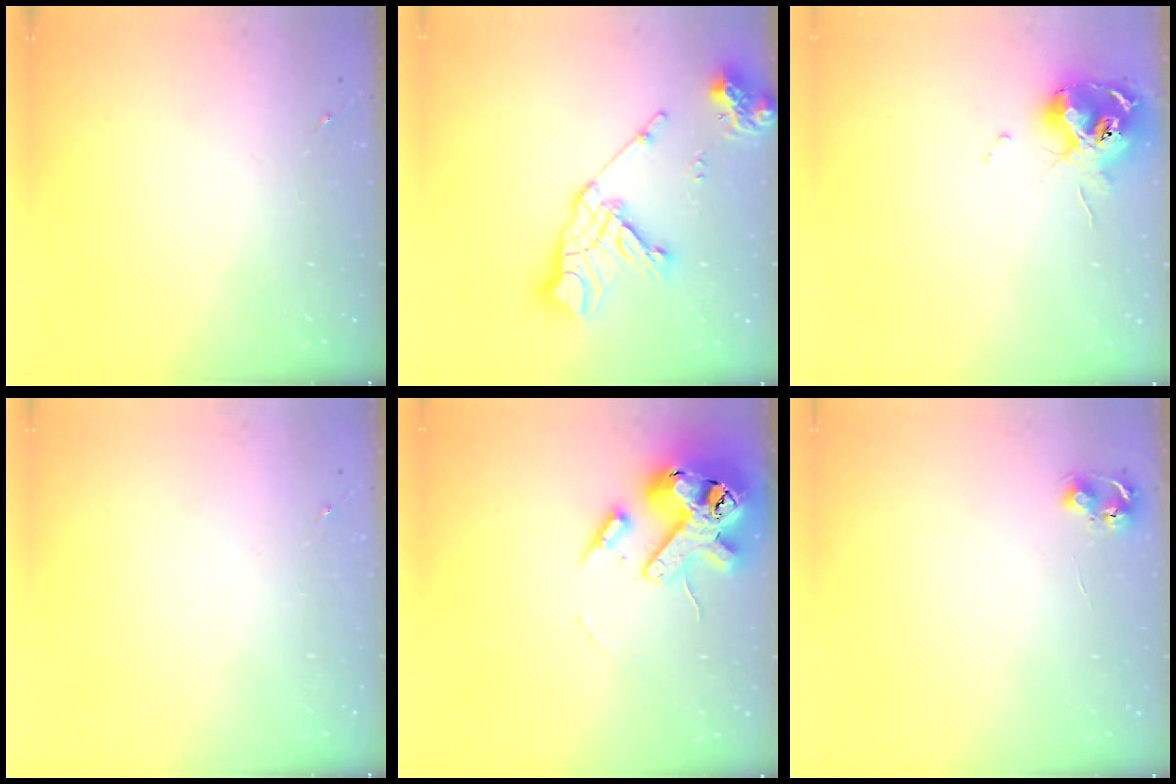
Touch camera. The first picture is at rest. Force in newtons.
{"total": 16.5, "press": 16.4, "slide": 2.2}
{"total": 12.0, "press": 11.9, "slide": 1.4}
{"total": 0.0}
{"total": 18.6, "press": 18.4, "slide": 2.8}
{"total": 5.3, "press": 5.3, "slide": 0.5}